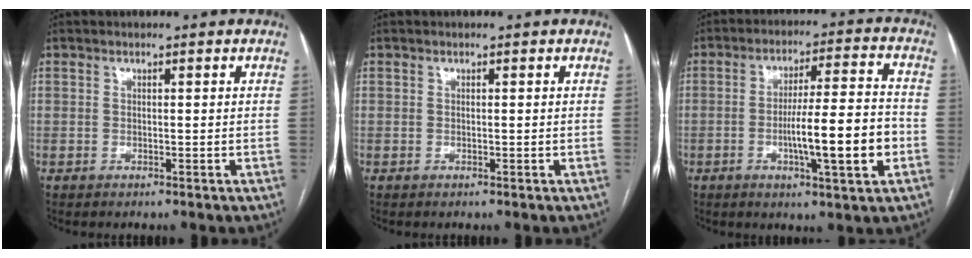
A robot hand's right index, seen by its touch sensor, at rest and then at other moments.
{"total": 0.0}
{"total": 12.3, "force": [-3.1, 0.8, 11.9], "torque": [-0.190, 0.006, -0.047]}